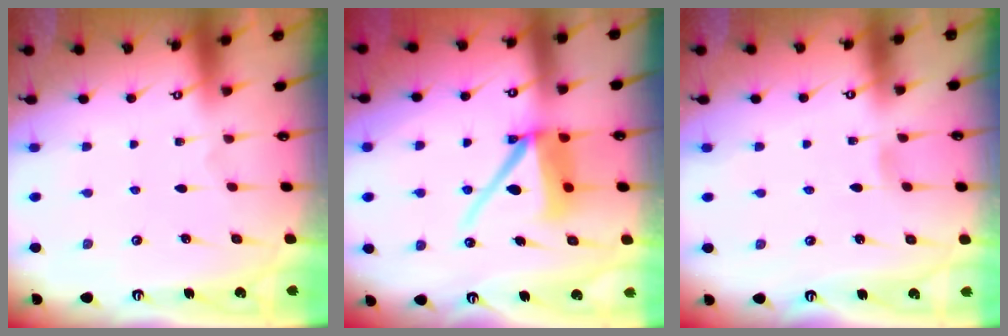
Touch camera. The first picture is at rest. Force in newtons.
{"total": 11.9, "press": 11.8, "slide": 1.5}
{"total": 2.7, "press": 2.7, "slide": 0.3}